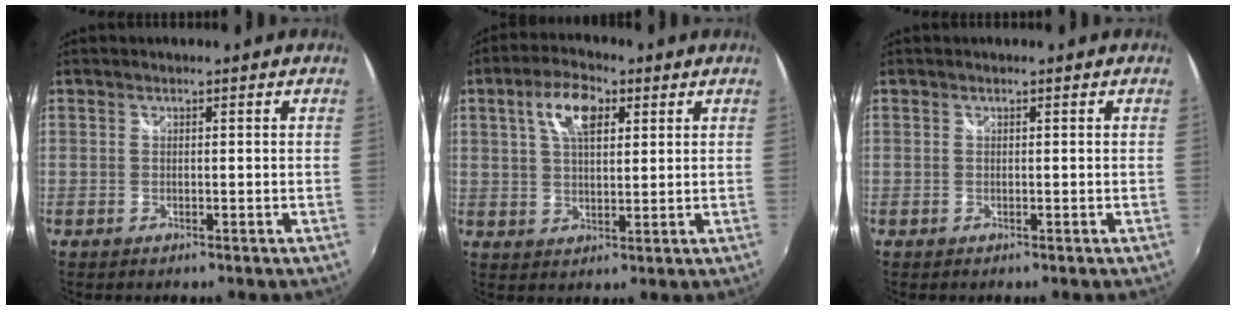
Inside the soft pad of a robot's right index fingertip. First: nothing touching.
{"total": 8.2, "force": [3.3, 4.0, 6.4], "torque": [-0.118, 0.019, 0.056]}
{"total": 0.0}